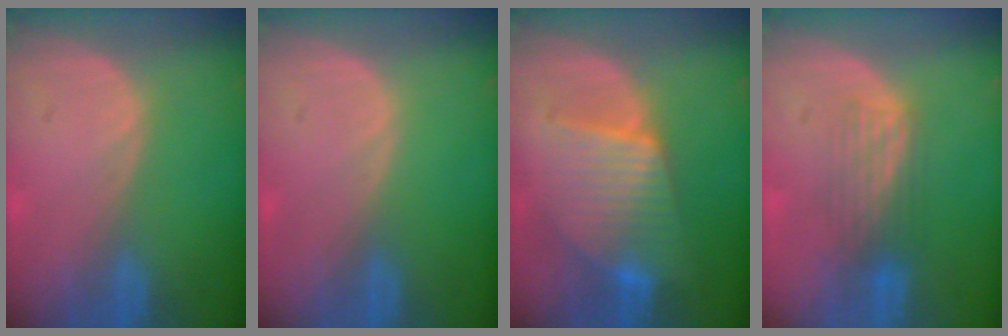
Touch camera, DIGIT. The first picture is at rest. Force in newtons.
{"total": 0.0}
{"total": 7.9, "press": 7.9, "slide": 0.3}
{"total": 4.1, "press": 4.1, "slide": 0.1}